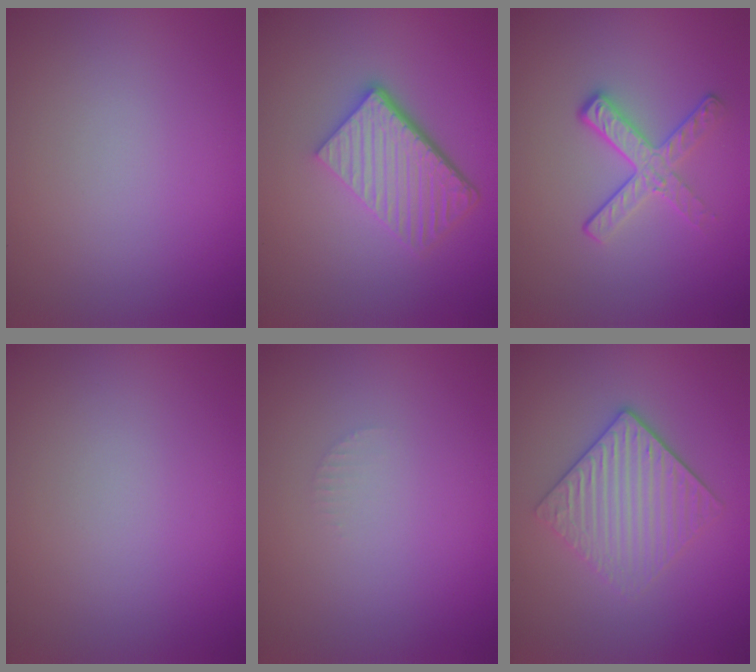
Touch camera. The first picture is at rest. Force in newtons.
{"total": 6.0, "press": 4.1, "slide": 4.3}
{"total": 3.0, "press": 2.6, "slide": 1.6}
{"total": 0.0}
{"total": 0.7, "press": 0.6, "slide": 0.1}
{"total": 4.1, "press": 3.4, "slide": 2.3}